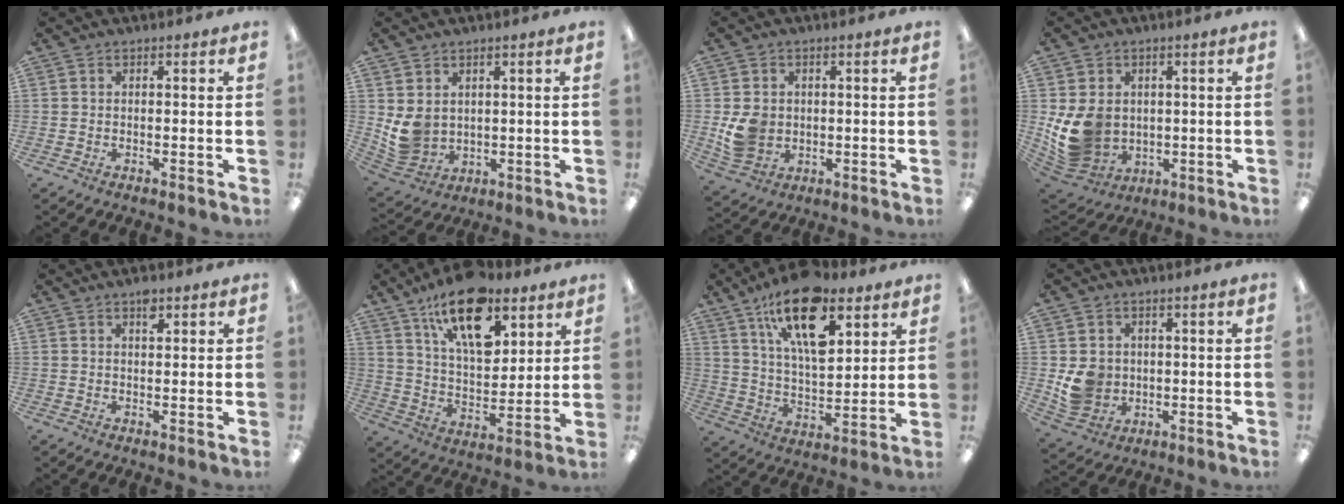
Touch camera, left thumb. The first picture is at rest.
{"total": 6.9, "force": [2.2, 5.7, 3.2], "torque": [-0.080, -0.006, 0.045]}
{"total": 6.9, "force": [0.1, 6.1, 3.1], "torque": [-0.060, 0.010, 0.005]}
{"total": 12.1, "force": [0.4, 10.3, 6.3], "torque": [-0.160, -0.007, 0.015]}
{"total": 2.4, "force": [1.7, 1.1, 1.4], "torque": [-0.015, -0.005, 0.026]}
{"total": 19.3, "force": [12.0, 9.3, 12.0], "torque": [-0.188, -0.055, 0.205]}
{"total": 19.5, "force": [11.5, 8.7, 13.1], "torque": [-0.212, -0.050, 0.194]}
{"total": 7.4, "force": [0.4, 6.9, 2.8], "torque": [-0.059, 0.010, 0.014]}